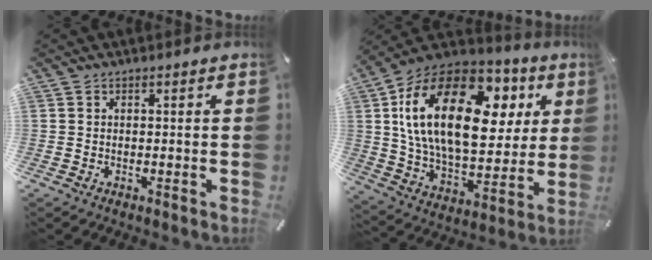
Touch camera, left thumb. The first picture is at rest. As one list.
[{"total": 26.9, "force": [8.1, 15.0, 20.8], "torque": [-0.399, -0.022, 0.137]}]